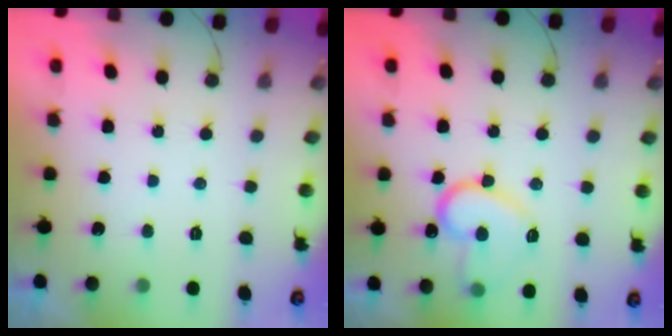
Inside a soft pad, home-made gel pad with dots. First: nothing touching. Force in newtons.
{"total": 14.5, "press": 14.4, "slide": 1.3}